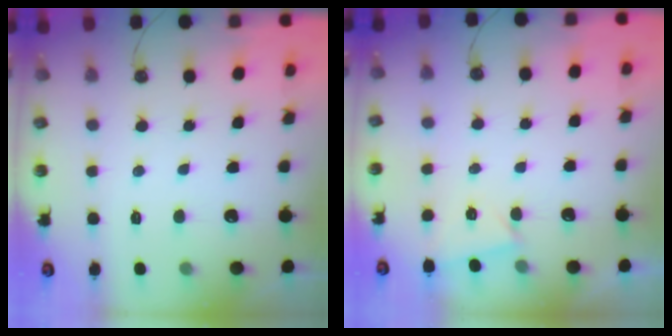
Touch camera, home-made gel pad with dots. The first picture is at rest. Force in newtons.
{"total": 2.4, "press": 2.3, "slide": 0.6}